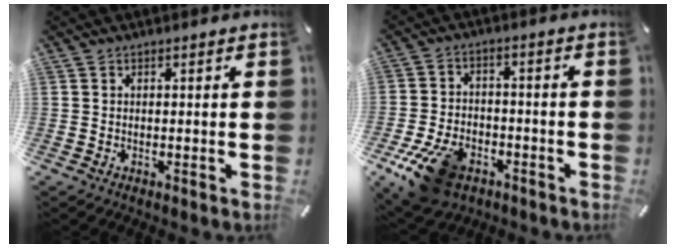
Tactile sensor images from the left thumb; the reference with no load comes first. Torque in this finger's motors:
{"motor_torque": [-0.58, 1.28, 0.65, 0.31, 0.15]}